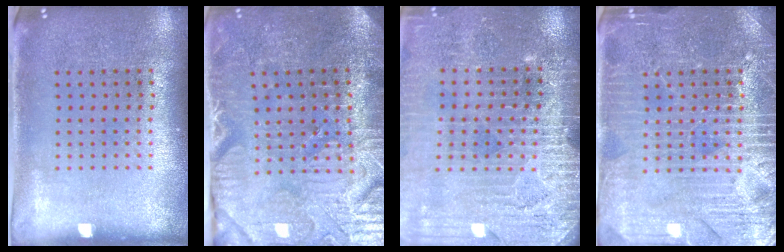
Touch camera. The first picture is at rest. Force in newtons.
{"total": 4.0, "press": 3.9, "slide": 0.8}
{"total": 3.2, "press": 3.2, "slide": 0.3}
{"total": 4.0, "press": 4.0, "slide": 0.7}